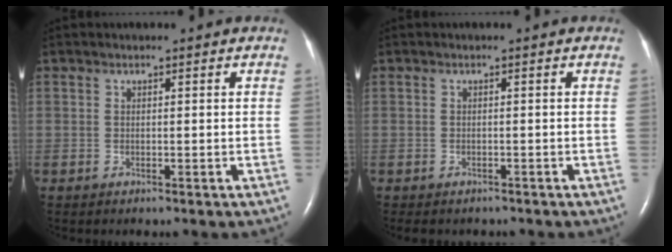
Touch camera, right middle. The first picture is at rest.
{"total": 5.2, "force": [-4.4, 2.1, 1.7], "torque": [-0.019, 0.000, -0.053]}